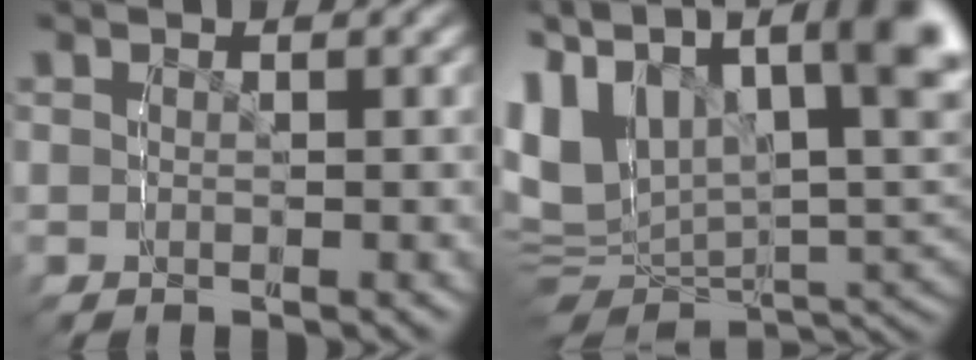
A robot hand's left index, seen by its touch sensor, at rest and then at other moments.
{"total": 17.7, "force": [3.5, 12.9, 11.5], "torque": [-0.191, -0.012, 0.037]}